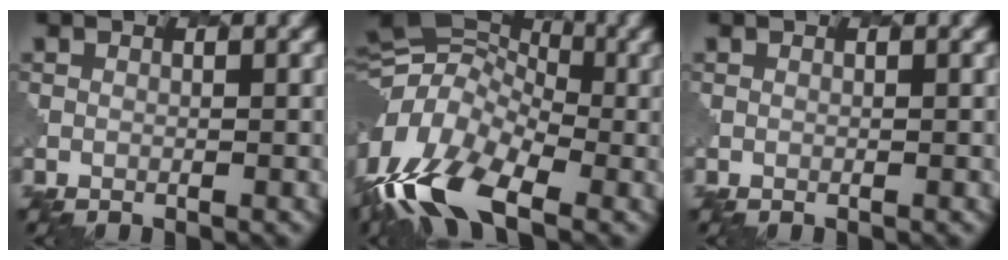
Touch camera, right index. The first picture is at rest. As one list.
[{"total": 14.9, "force": [-4.6, 8.3, 11.5], "torque": [-0.239, 0.005, -0.093]}, {"total": 0.0}]